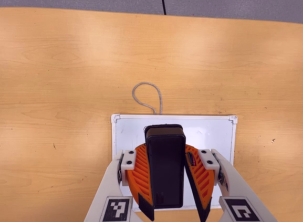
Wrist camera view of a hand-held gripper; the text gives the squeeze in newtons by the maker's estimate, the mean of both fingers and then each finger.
{"total": 9.3, "left": 9.4, "right": 9.2}